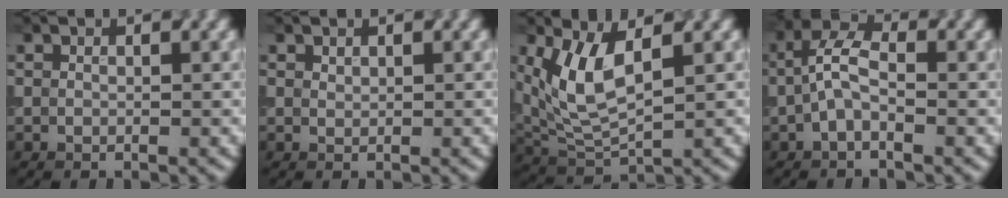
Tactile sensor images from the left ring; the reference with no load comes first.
{"total": 0.5, "force": [0.5, 0.2, 0.1], "torque": [-0.005, 0.004, 0.012]}
{"total": 6.3, "force": [1.7, 2.8, 5.3], "torque": [-0.126, 0.002, 0.044]}
{"total": 3.6, "force": [-1.0, 1.6, 3.1], "torque": [-0.068, 0.021, -0.020]}